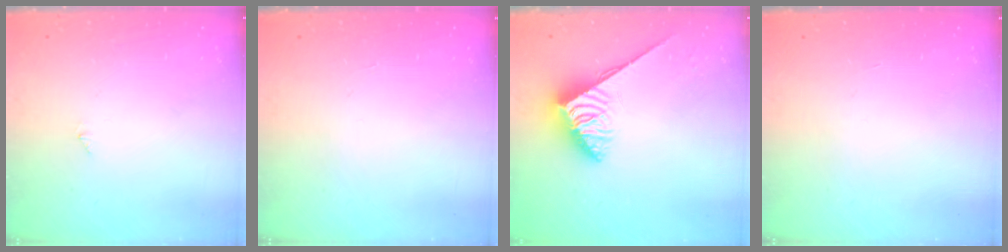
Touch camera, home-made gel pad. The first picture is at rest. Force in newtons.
{"total": 0.0}
{"total": 4.0, "press": 4.0, "slide": 0.5}
{"total": 0.0}